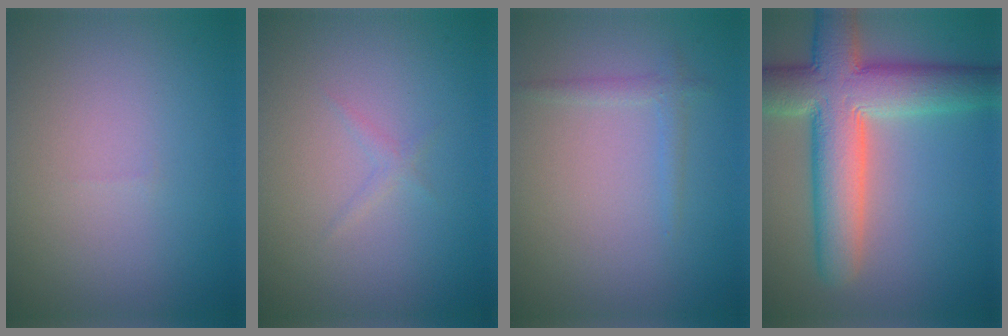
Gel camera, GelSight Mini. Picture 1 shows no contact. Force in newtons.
{"total": 0.7, "press": 0.7, "slide": 0.0}
{"total": 1.1, "press": 1.1, "slide": 0.1}
{"total": 10.0, "press": 10.0, "slide": 0.4}